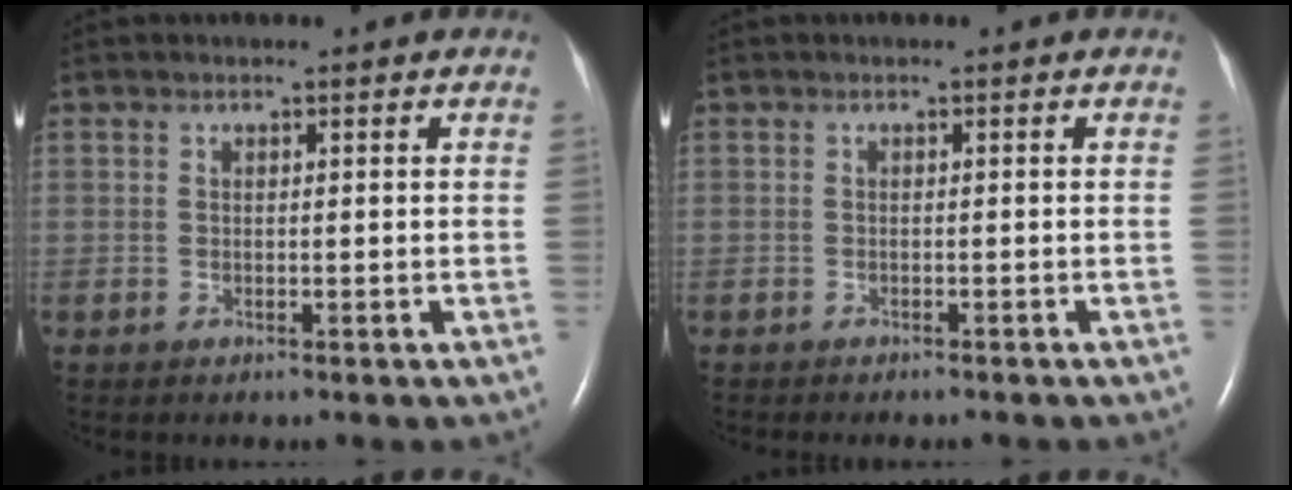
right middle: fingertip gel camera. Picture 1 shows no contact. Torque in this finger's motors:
{"motor_torque": [0.00, 0.00, 0.00, 0.00]}